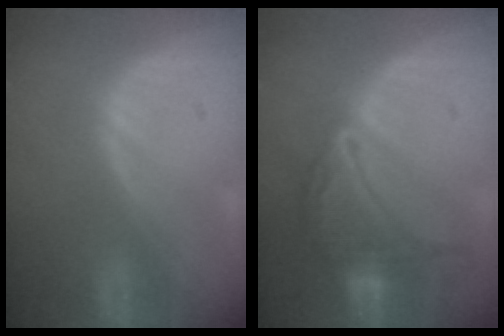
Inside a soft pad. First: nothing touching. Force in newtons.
{"total": 9.8, "press": 9.8, "slide": 0.6}